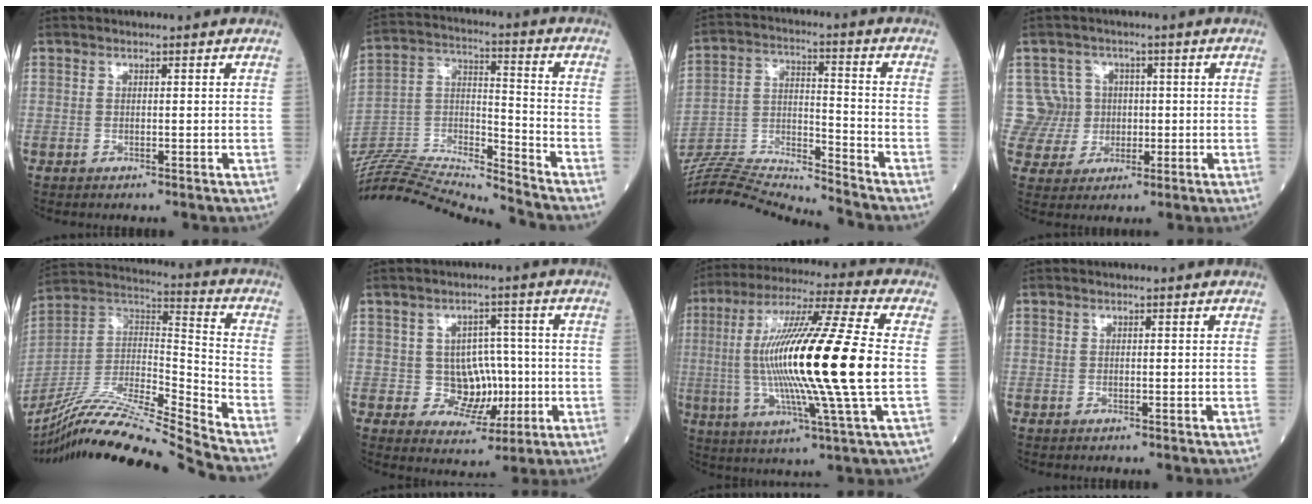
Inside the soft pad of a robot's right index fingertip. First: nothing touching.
{"total": 21.2, "force": [-20.3, -0.9, 5.8], "torque": [-0.115, 0.011, -0.353]}
{"total": 17.4, "force": [-16.9, -1.5, 3.8], "torque": [-0.072, 0.019, -0.294]}
{"total": 7.0, "force": [1.1, 6.9, -0.3], "torque": [0.012, 0.026, 0.029]}
{"total": 21.7, "force": [-19.3, -2.0, 9.5], "torque": [-0.199, -0.007, -0.353]}
{"total": 6.5, "force": [-0.3, 5.6, 3.3], "torque": [-0.036, 0.017, 0.009]}
{"total": 22.2, "force": [-0.5, -0.2, 22.2], "torque": [-0.421, -0.001, -0.022]}
{"total": 0.0}